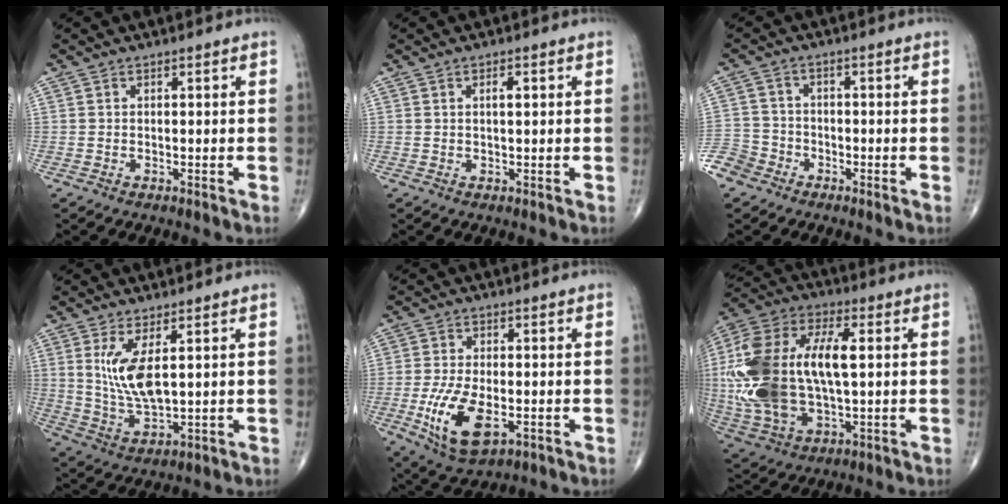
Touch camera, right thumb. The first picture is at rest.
{"total": 1.8, "force": [0.5, 0.6, 1.6], "torque": [-0.029, 0.001, 0.009]}
{"total": 6.5, "force": [-4.2, 4.8, 1.2], "torque": [-0.014, 0.022, -0.089]}
{"total": 8.8, "force": [2.3, 3.3, 7.8], "torque": [-0.159, -0.024, 0.057]}
{"total": 11.5, "force": [-3.2, 5.6, 9.6], "torque": [-0.187, -0.006, -0.049]}
{"total": 25.4, "force": [1.7, 12.9, 21.8], "torque": [-0.478, 0.005, 0.031]}